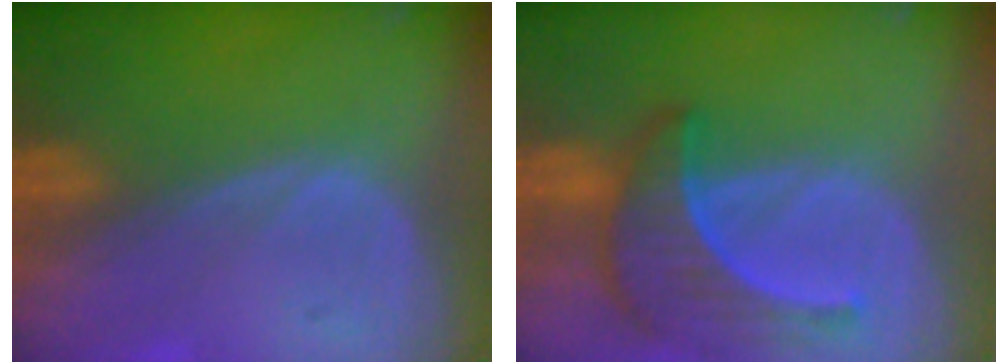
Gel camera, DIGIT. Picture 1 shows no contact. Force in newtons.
{"total": 7.1, "press": 7.0, "slide": 1.1}